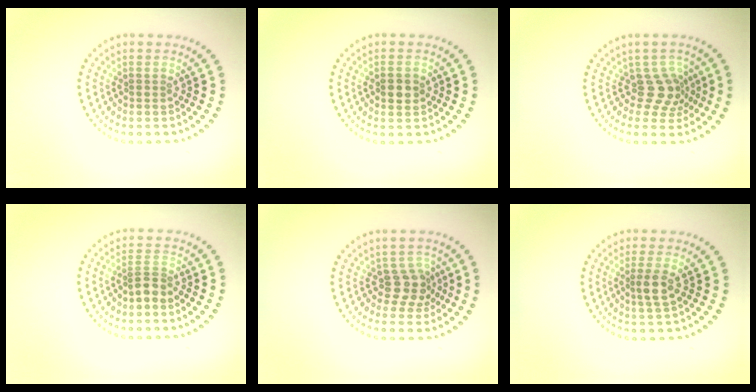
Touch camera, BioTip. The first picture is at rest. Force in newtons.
{"total": 1.6, "press": 1.6, "slide": 0.1}
{"total": 2.8, "press": 2.0, "slide": 1.9}
{"total": 2.0, "press": 1.5, "slide": 1.2}
{"total": 2.5, "press": 2.0, "slide": 1.6}
{"total": 1.9, "press": 1.7, "slide": 1.0}